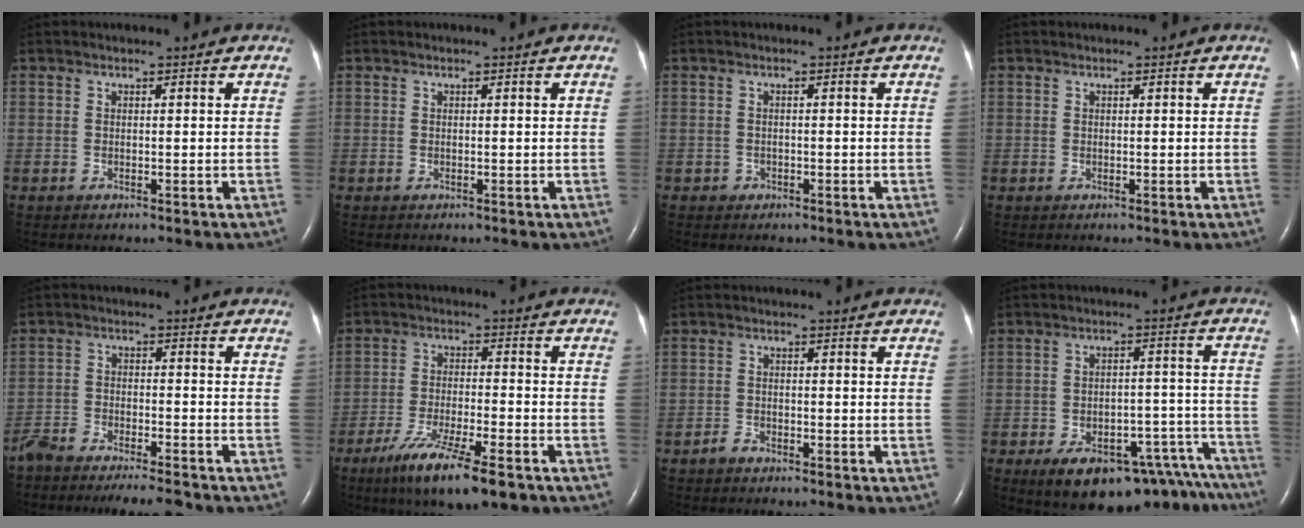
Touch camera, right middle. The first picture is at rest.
{"total": 0.0}
{"total": 0.8, "force": [-0.5, 0.7, -0.1], "torque": [-0.003, 0.004, -0.010]}
{"total": 0.0}
{"total": 11.4, "force": [-10.3, 1.5, 4.6], "torque": [-0.069, -0.004, -0.158]}
{"total": 11.7, "force": [-7.5, 1.7, 8.8], "torque": [-0.161, -0.026, -0.122]}
{"total": 1.4, "force": [-1.3, 0.6, 0.3], "torque": [-0.011, 0.001, -0.024]}
{"total": 18.7, "force": [-14.4, 7.4, 9.3], "torque": [-0.068, 0.037, -0.185]}